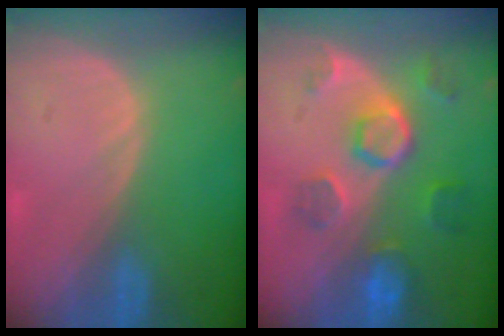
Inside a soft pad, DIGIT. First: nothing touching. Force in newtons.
{"total": 8.6, "press": 7.7, "slide": 4.0}